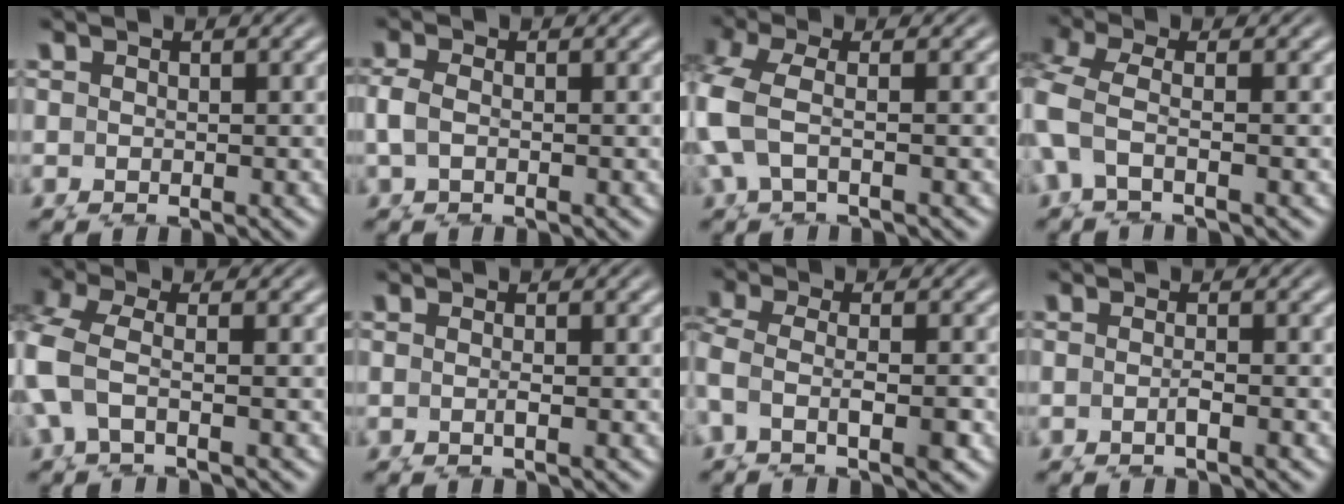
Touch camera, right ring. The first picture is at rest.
{"total": 2.0, "force": [0.3, 1.0, 1.7], "torque": [-0.049, -0.011, 0.012]}
{"total": 5.1, "force": [1.0, 3.7, 3.4], "torque": [-0.108, -0.013, 0.018]}
{"total": 3.7, "force": [0.4, 2.5, 2.7], "torque": [-0.095, -0.026, 0.021]}
{"total": 4.2, "force": [0.6, 2.9, 3.0], "torque": [-0.102, -0.020, 0.019]}
{"total": 0.8, "force": [0.2, -0.5, 0.6], "torque": [-0.011, -0.005, 0.006]}
{"total": 3.2, "force": [0.5, 1.9, 2.6], "torque": [-0.077, -0.028, 0.026]}
{"total": 1.0, "force": [0.0, -0.5, 0.8], "torque": [-0.013, -0.004, 0.001]}